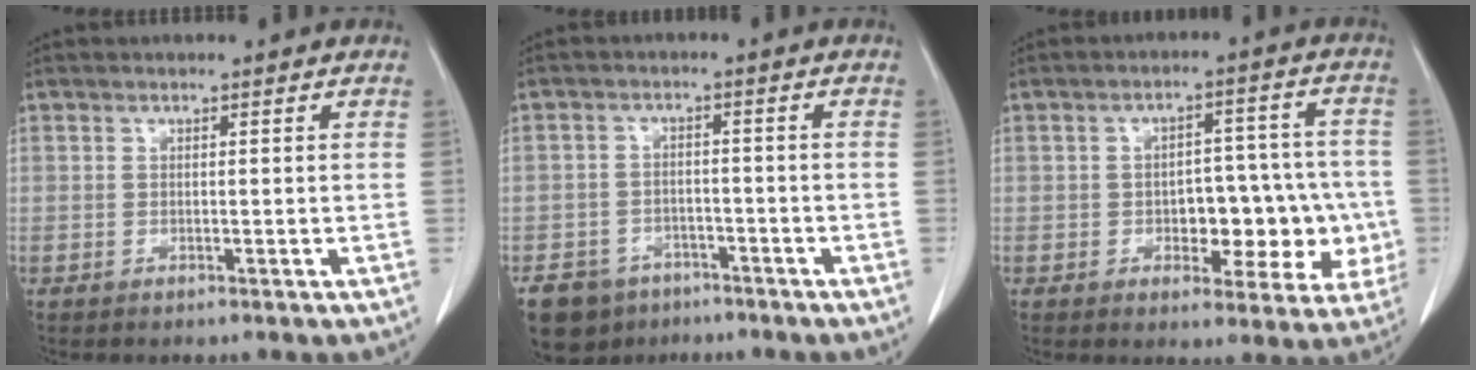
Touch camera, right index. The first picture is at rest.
{"total": 10.7, "force": [-7.7, 6.6, 3.4], "torque": [-0.075, -0.002, -0.125]}
{"total": 13.0, "force": [-2.6, 6.8, 10.7], "torque": [-0.130, 0.038, -0.017]}